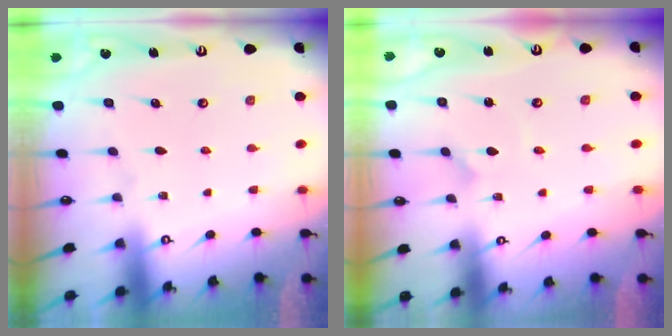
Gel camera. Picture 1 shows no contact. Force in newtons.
{"total": 0.9, "press": 0.9, "slide": 0.1}